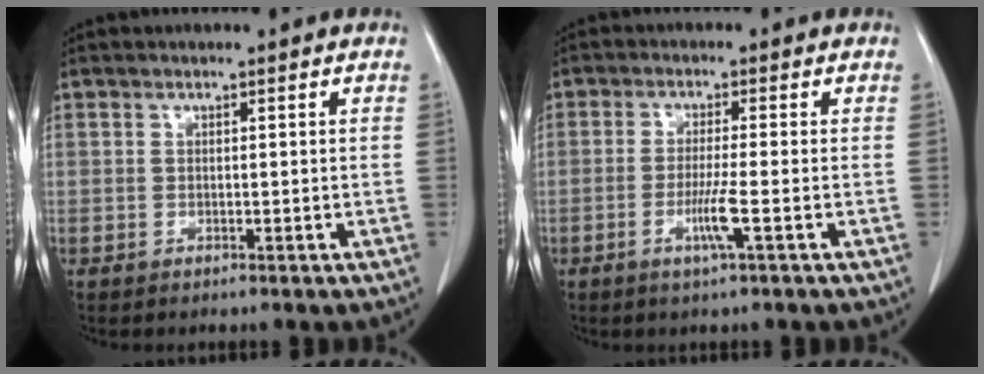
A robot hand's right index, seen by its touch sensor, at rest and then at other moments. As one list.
[{"total": 5.2, "force": [-1.9, -0.5, 4.8], "torque": [-0.091, -0.012, -0.037]}]